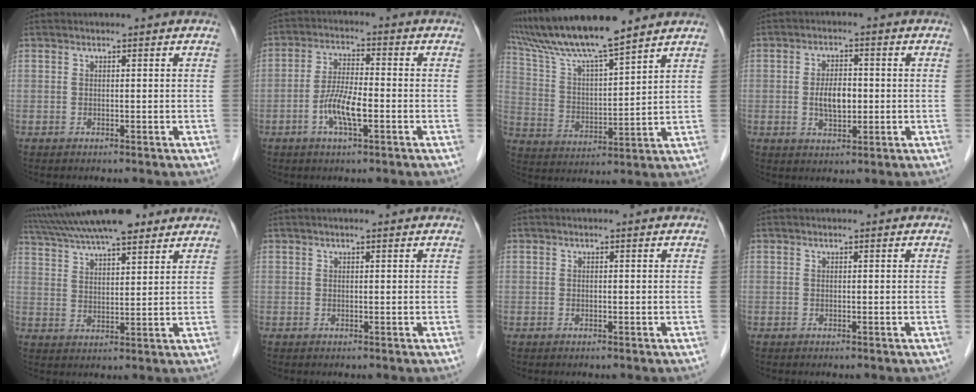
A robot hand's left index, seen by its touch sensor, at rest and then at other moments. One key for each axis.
{"total": 6.3, "fx": -2.4, "fy": 1.2, "fz": 5.7, "tx": -0.119, "ty": -0.004, "tz": -0.048}
{"total": 13.3, "fx": 11.7, "fy": 0.0, "fz": 6.4, "tx": -0.126, "ty": 0.011, "tz": 0.219}
{"total": 4.9, "fx": -0.6, "fy": 2.4, "fz": 4.3, "tx": -0.083, "ty": 0.001, "tz": -0.007}
{"total": 16.9, "fx": 14.0, "fy": 3.4, "fz": 8.8, "tx": -0.162, "ty": 0.039, "tz": 0.227}
{"total": 0.9, "fx": 0.7, "fy": 0.1, "fz": 0.6, "tx": -0.011, "ty": 0.008, "tz": 0.010}
{"total": 0.0}
{"total": 0.0}